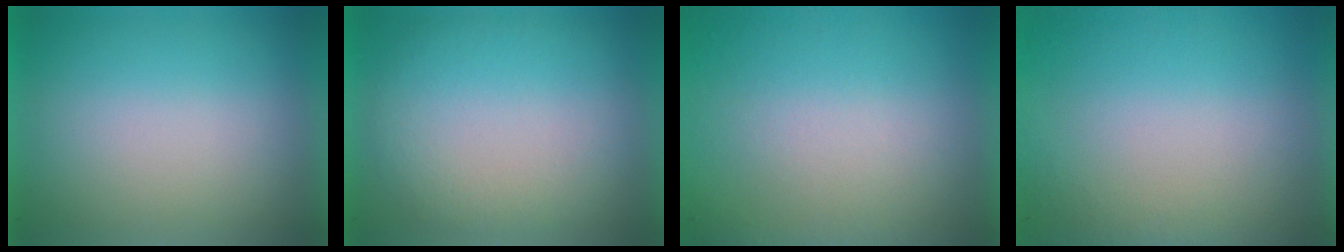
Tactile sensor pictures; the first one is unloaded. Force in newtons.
{"total": 2.2}
{"total": 6.1}
{"total": 2.8}